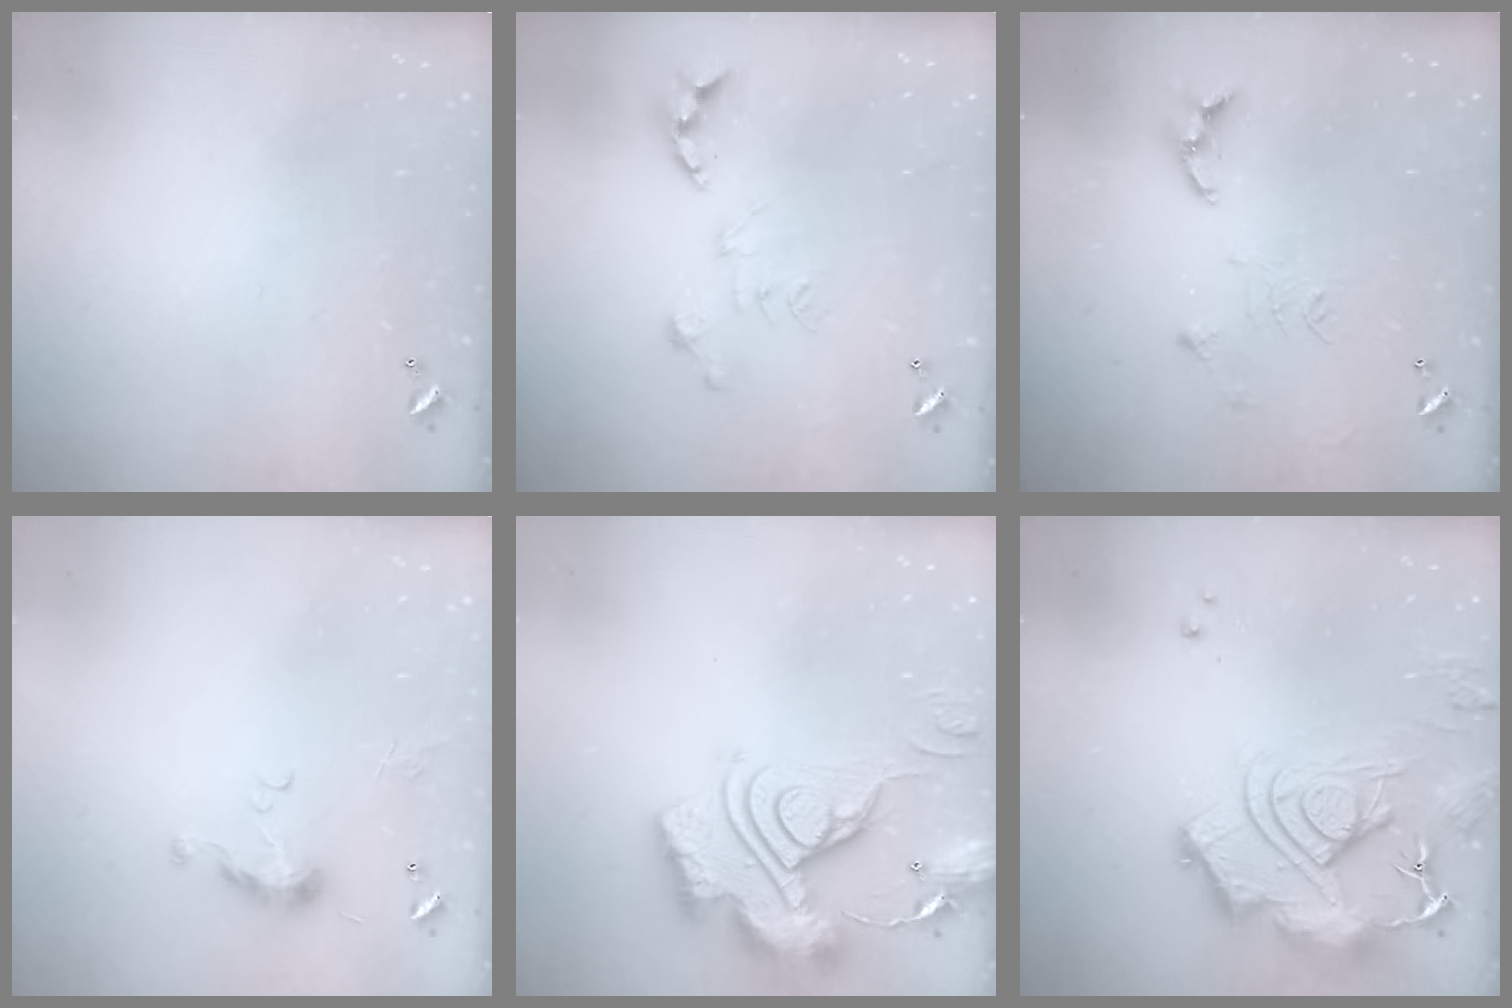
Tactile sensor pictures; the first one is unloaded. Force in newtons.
{"total": 0.8, "press": 0.8, "slide": 0.3}
{"total": 10.3, "press": 10.2, "slide": 1.0}
{"total": 5.0, "press": 5.0, "slide": 0.7}
{"total": 21.4, "press": 21.3, "slide": 2.0}
{"total": 16.2, "press": 16.1, "slide": 1.7}